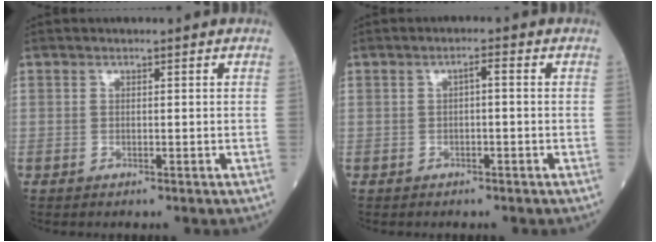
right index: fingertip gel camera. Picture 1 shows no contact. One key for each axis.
{"total": 1.4, "fx": -0.1, "fy": 0.3, "fz": 1.3, "tx": -0.019, "ty": 0.006, "tz": 0.000}